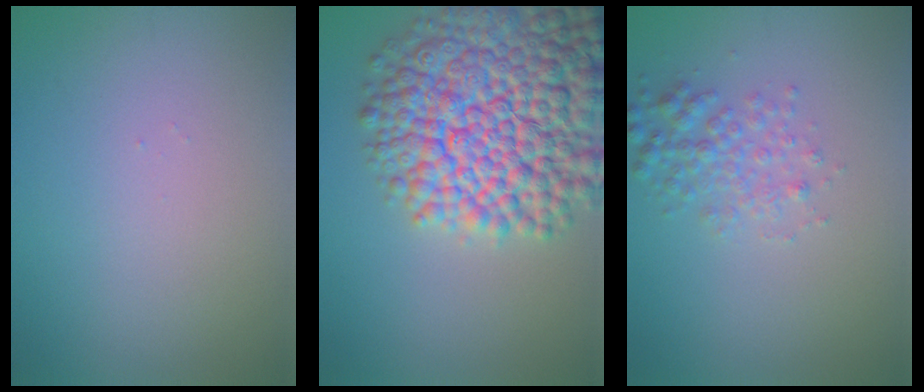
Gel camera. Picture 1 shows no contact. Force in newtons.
{"total": 14.5, "press": 14.5, "slide": 0.6}
{"total": 2.5, "press": 2.5, "slide": 0.0}